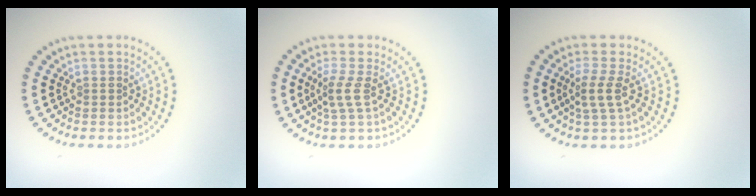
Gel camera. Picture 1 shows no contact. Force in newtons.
{"total": 2.0, "press": 1.3, "slide": 1.5}
{"total": 2.0, "press": 1.5, "slide": 1.4}